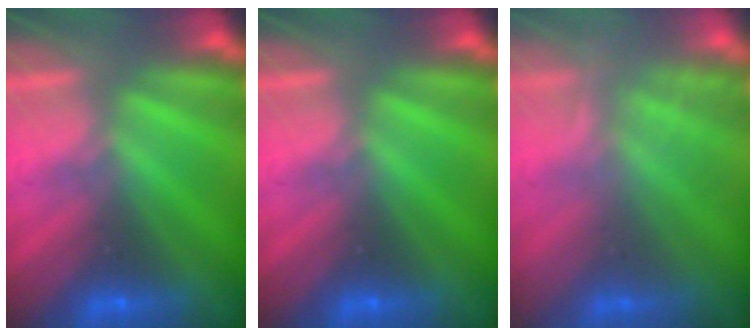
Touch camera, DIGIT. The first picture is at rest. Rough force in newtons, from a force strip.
{"total": 0.0}
{"total": 2.3}